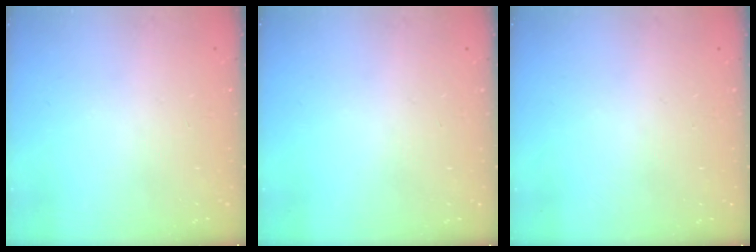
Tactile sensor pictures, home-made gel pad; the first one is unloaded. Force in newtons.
{"total": 0.0}
{"total": 0.0}